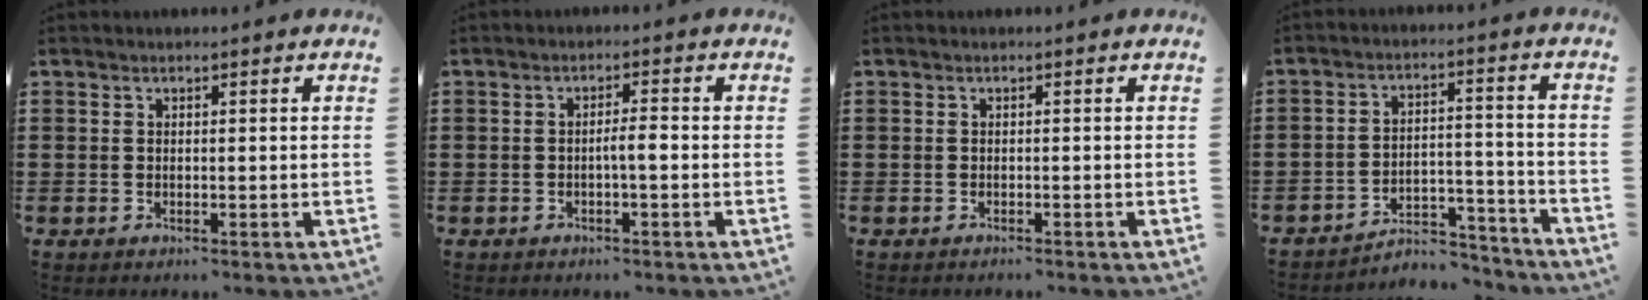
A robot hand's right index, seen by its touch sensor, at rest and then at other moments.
{"total": 2.3, "force": [-0.6, 0.2, 2.2], "torque": [-0.040, 0.001, -0.013]}
{"total": 0.5, "force": [-0.5, 0.0, 0.1], "torque": [-0.004, -0.002, -0.010]}
{"total": 5.4, "force": [-4.9, 1.5, 1.5], "torque": [-0.025, 0.013, -0.097]}